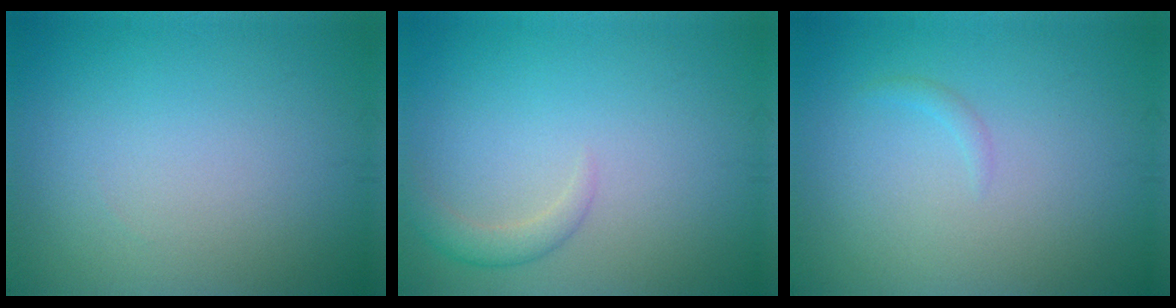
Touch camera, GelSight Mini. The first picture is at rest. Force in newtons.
{"total": 1.7, "press": 1.7, "slide": 0.1}
{"total": 0.6, "press": 0.6, "slide": 0.1}